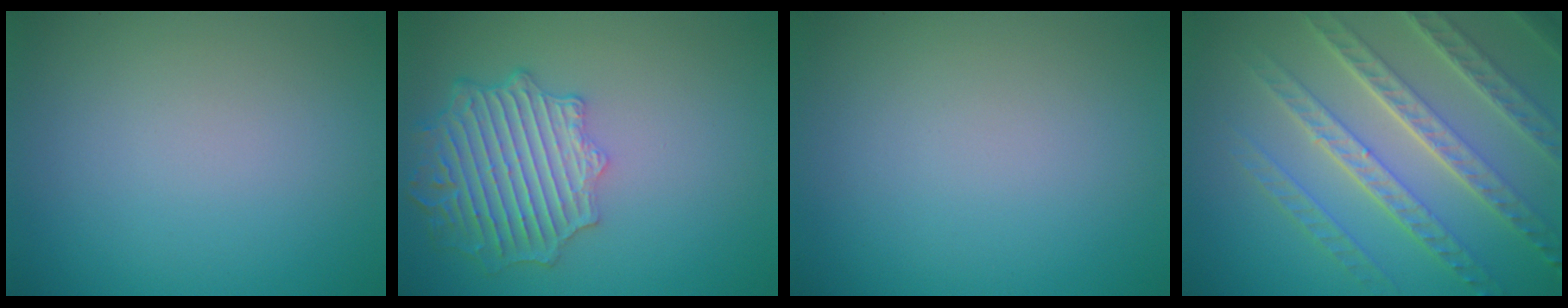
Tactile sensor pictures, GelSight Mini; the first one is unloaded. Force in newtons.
{"total": 6.3, "press": 5.2, "slide": 3.6}
{"total": 0.0}
{"total": 7.9, "press": 5.7, "slide": 5.5}